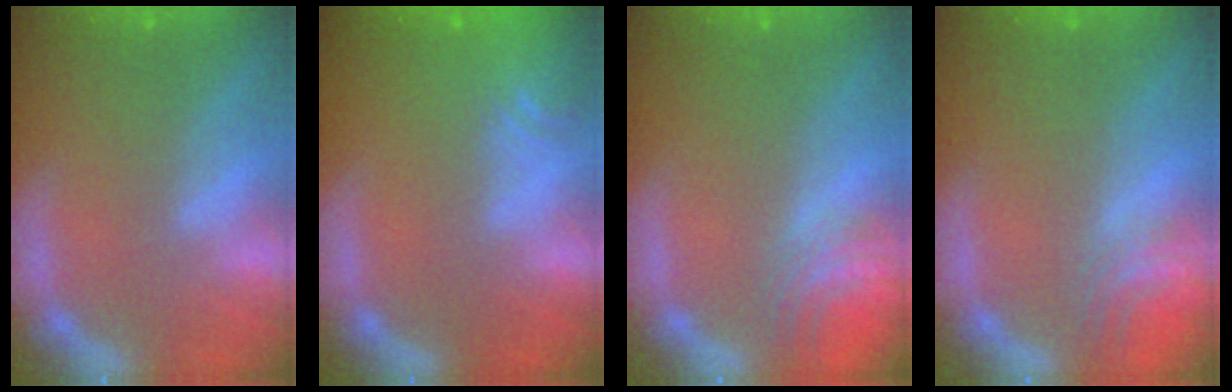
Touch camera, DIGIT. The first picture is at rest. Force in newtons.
{"total": 4.0}
{"total": 3.9}
{"total": 3.0}